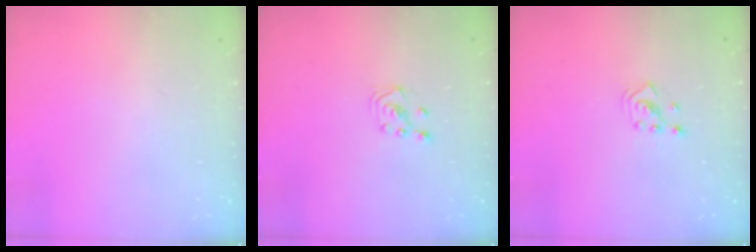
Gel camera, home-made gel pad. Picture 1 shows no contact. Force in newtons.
{"total": 2.3, "press": 2.2, "slide": 0.6}
{"total": 2.5, "press": 2.5, "slide": 0.3}